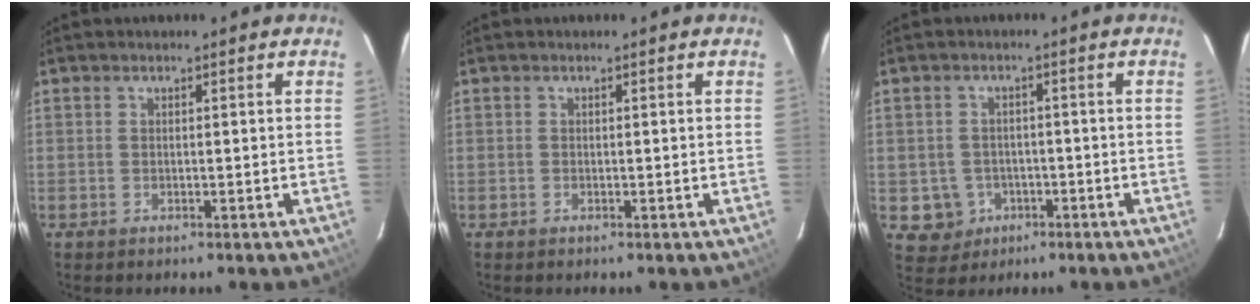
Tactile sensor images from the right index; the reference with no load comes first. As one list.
[{"total": 0.0}, {"total": 5.4, "force": [-1.6, 5.1, 0.7], "torque": [-0.024, 0.017, -0.012]}]